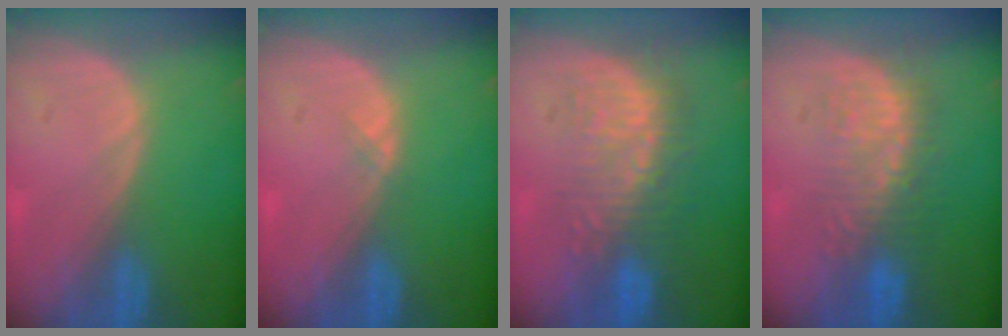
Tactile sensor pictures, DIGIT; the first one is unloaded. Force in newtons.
{"total": 0.8, "press": 0.5, "slide": 0.6}
{"total": 8.9, "press": 8.6, "slide": 2.0}
{"total": 6.8, "press": 6.7, "slide": 1.4}